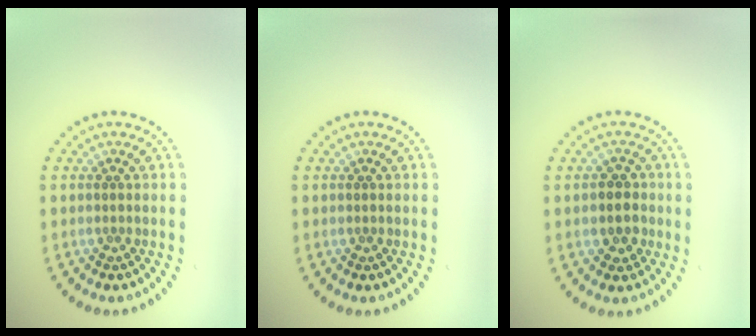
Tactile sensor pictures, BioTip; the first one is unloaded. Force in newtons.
{"total": 0.0}
{"total": 2.4, "press": 2.2, "slide": 0.8}